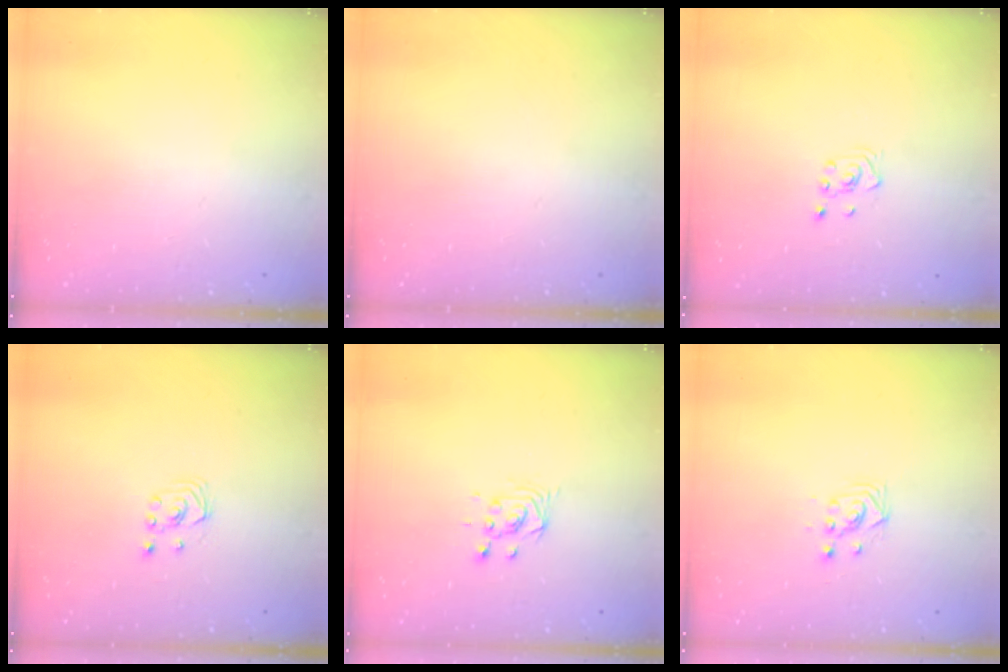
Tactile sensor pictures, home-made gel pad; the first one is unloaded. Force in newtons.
{"total": 0.0}
{"total": 2.8, "press": 2.6, "slide": 1.0}
{"total": 1.9, "press": 1.9, "slide": 0.2}
{"total": 3.7, "press": 3.7, "slide": 0.3}
{"total": 2.9, "press": 2.9, "slide": 0.2}